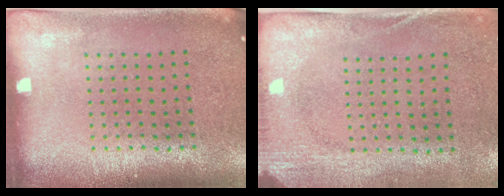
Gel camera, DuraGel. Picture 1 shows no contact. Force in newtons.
{"total": 2.7, "press": 2.1, "slide": 1.7}